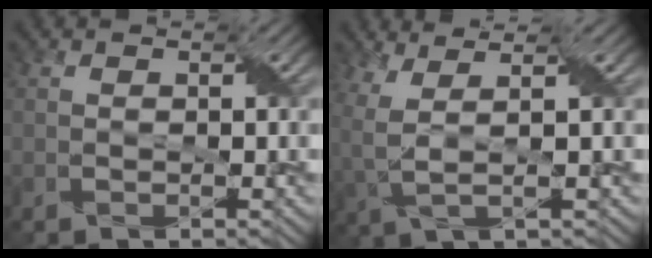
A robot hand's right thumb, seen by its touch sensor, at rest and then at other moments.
{"total": 4.7, "force": [1.6, 1.3, 4.2], "torque": [-0.106, 0.006, 0.032]}